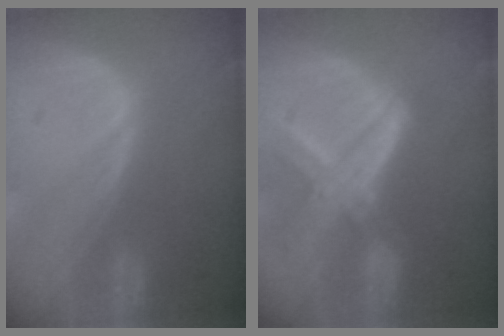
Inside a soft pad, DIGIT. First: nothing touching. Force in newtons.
{"total": 8.2, "press": 7.1, "slide": 4.1}